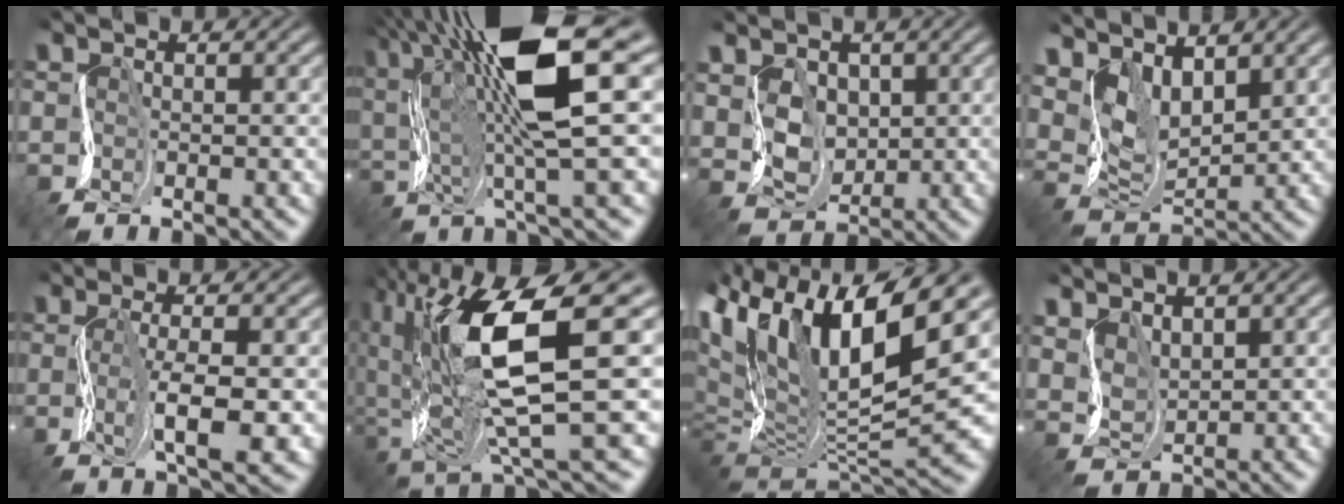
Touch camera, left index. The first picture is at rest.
{"total": 12.9, "force": [4.4, 2.8, 11.8], "torque": [-0.205, 0.017, 0.079]}
{"total": 3.4, "force": [1.6, 2.8, 1.2], "torque": [-0.041, -0.004, 0.038]}
{"total": 5.5, "force": [3.9, 2.8, 2.9], "torque": [-0.067, -0.001, 0.080]}
{"total": 4.7, "force": [-0.1, 1.1, 4.6], "torque": [-0.086, -0.001, 0.002]}
{"total": 12.0, "force": [2.6, 4.5, 10.8], "torque": [-0.217, -0.016, 0.055]}
{"total": 14.6, "force": [5.2, 7.0, 11.7], "torque": [-0.225, 0.014, 0.088]}
{"total": 3.2, "force": [2.9, 1.4, 0.7], "torque": [-0.030, 0.004, 0.066]}